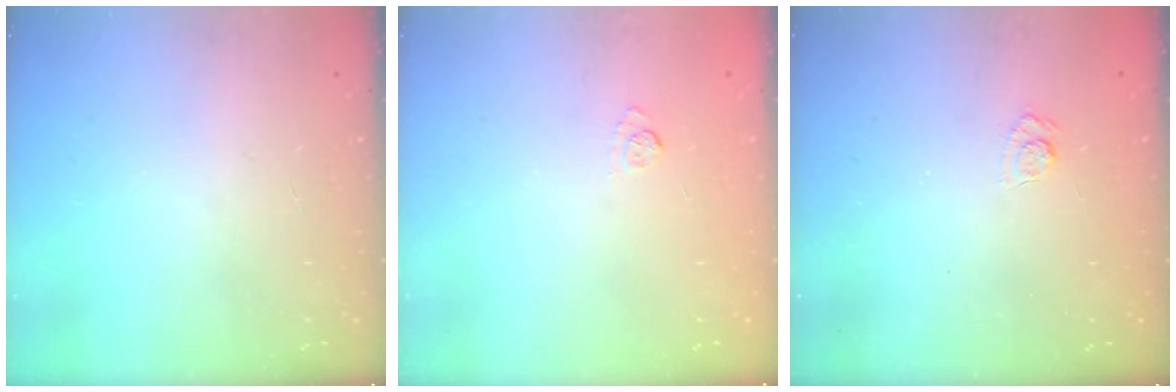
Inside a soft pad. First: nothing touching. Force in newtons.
{"total": 7.1, "press": 6.9, "slide": 1.4}
{"total": 2.5, "press": 2.1, "slide": 1.4}